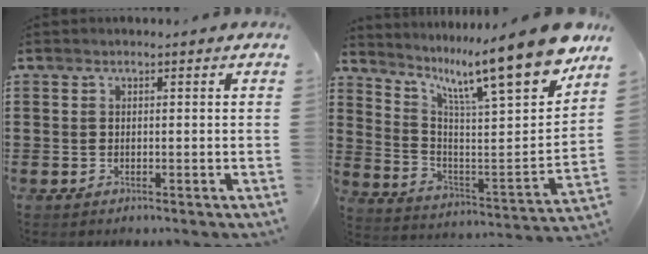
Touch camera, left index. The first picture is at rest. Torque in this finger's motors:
{"motor_torque": [0.49, -0.32, 0.45, 0.04]}